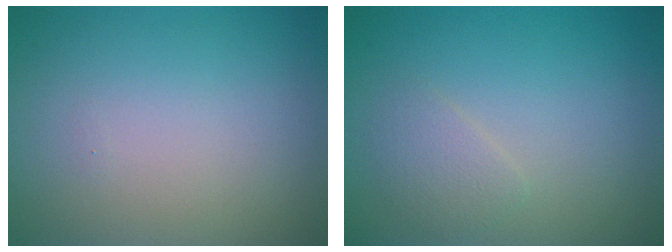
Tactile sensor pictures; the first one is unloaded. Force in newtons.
{"total": 1.5, "press": 1.5, "slide": 0.1}